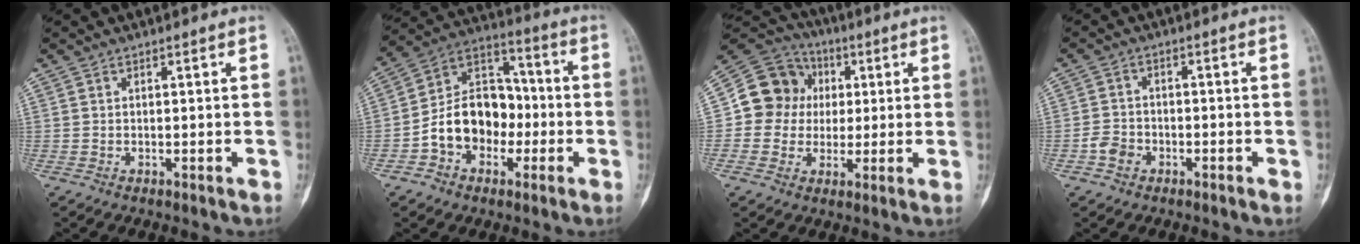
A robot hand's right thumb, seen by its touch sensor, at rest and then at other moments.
{"total": 14.9, "force": [-3.5, 11.2, 9.1], "torque": [-0.111, 0.053, -0.068]}
{"total": 12.7, "force": [1.1, 11.9, 4.4], "torque": [-0.041, 0.023, 0.014]}
{"total": 3.8, "force": [-1.9, 3.0, 1.4], "torque": [-0.011, 0.017, -0.038]}